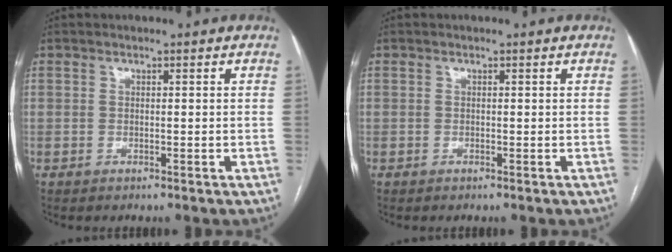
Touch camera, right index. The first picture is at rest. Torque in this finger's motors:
{"motor_torque": [0.11, 0.06, 0.01, 0.01]}